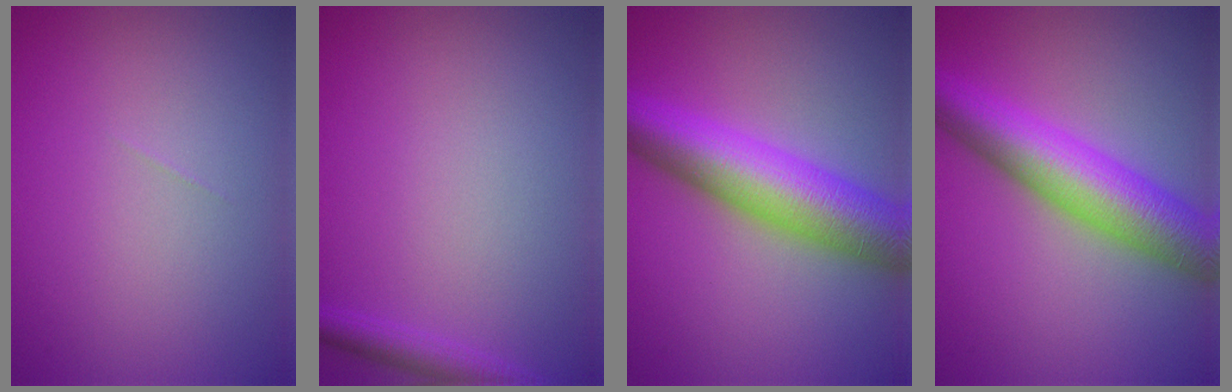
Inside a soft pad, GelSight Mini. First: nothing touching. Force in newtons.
{"total": 1.9, "press": 1.9, "slide": 0.1}
{"total": 9.1, "press": 9.1, "slide": 0.2}
{"total": 8.5, "press": 8.5, "slide": 0.1}